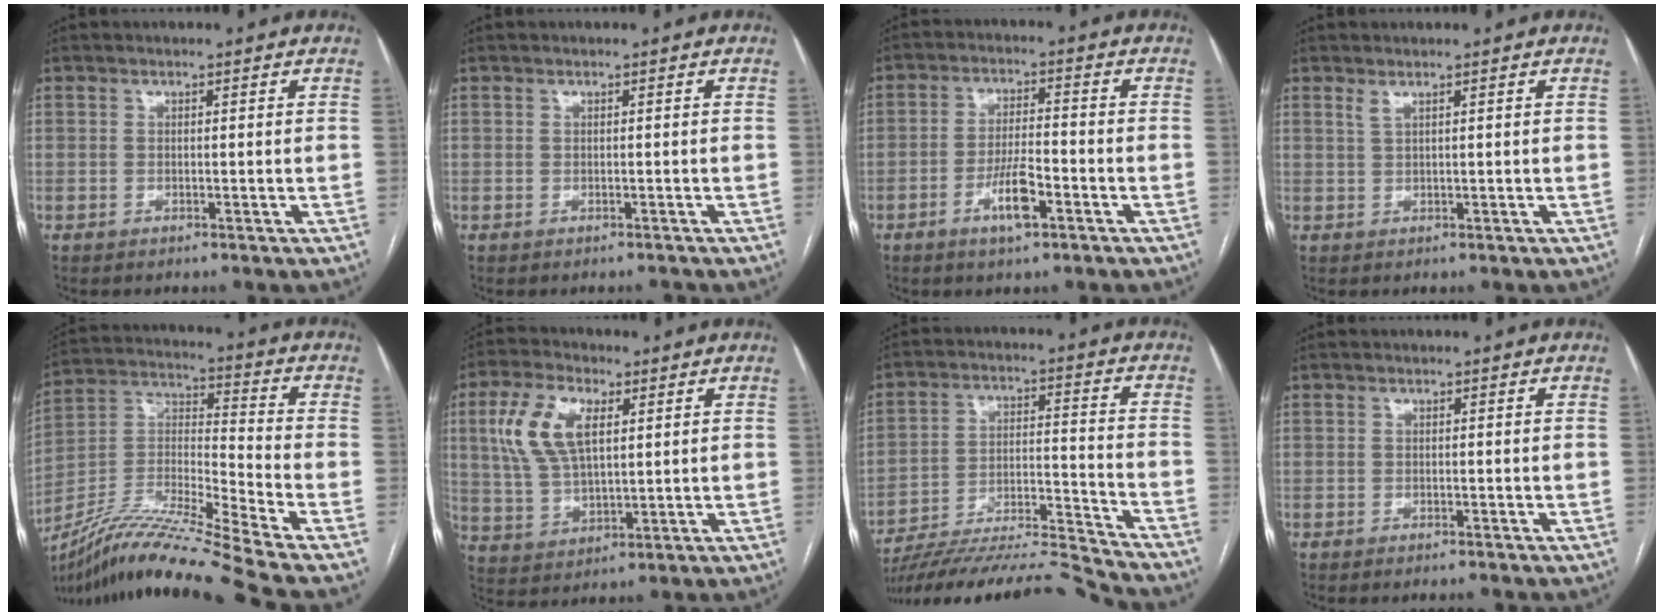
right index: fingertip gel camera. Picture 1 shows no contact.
{"total": 0.0}
{"total": 6.2, "force": [-3.1, 1.3, 5.3], "torque": [-0.102, -0.002, -0.053]}
{"total": 1.2, "force": [0.9, 0.0, 0.8], "torque": [-0.022, 0.000, 0.019]}
{"total": 18.5, "force": [-15.5, -2.7, 9.7], "torque": [-0.203, -0.006, -0.283]}
{"total": 10.7, "force": [3.5, 5.1, 8.8], "torque": [-0.199, 0.017, 0.071]}
{"total": 18.6, "force": [-17.7, -0.6, 5.5], "torque": [-0.107, 0.007, -0.287]}
{"total": 1.0, "force": [-1.0, 0.0, 0.3], "torque": [-0.005, -0.002, -0.013]}